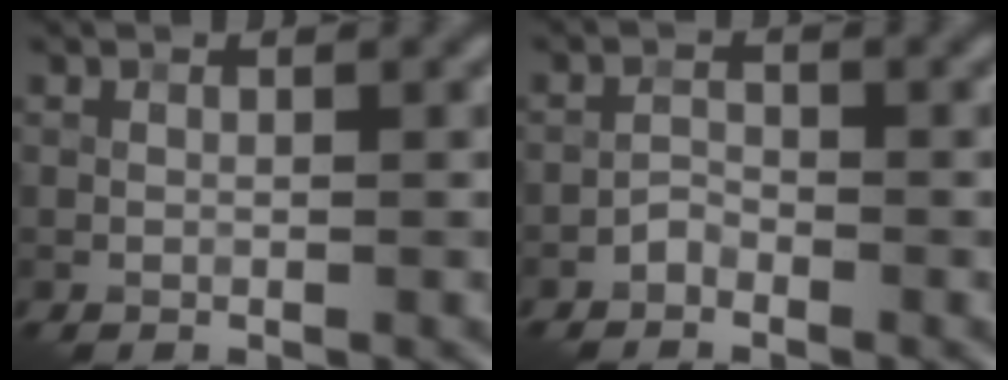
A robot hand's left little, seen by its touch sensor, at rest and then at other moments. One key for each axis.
{"total": 1.2, "fx": -1.0, "fy": 0.6, "fz": 0.3, "tx": -0.002, "ty": 0.006, "tz": -0.021}